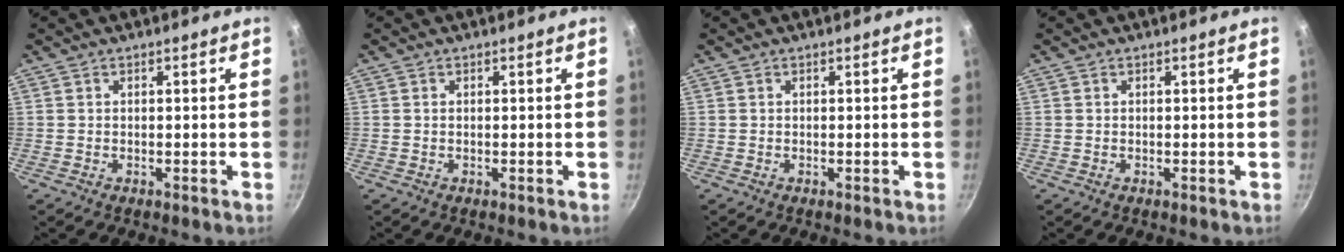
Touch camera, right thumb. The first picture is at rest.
{"total": 0.0}
{"total": 0.0}
{"total": 0.0}